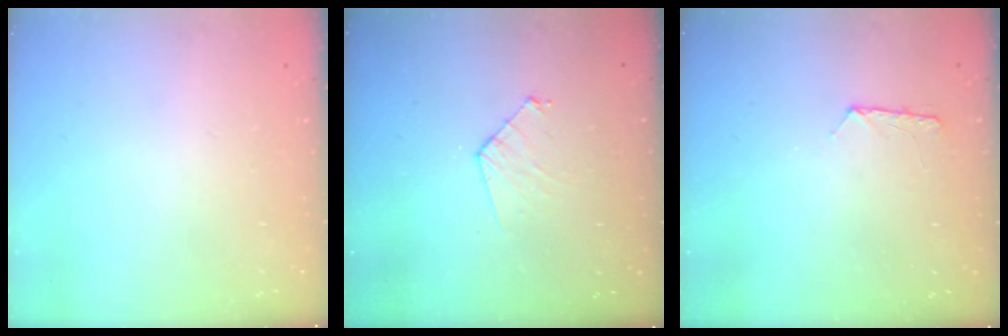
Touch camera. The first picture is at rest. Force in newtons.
{"total": 5.8, "press": 5.8, "slide": 0.5}
{"total": 6.7, "press": 6.6, "slide": 0.6}